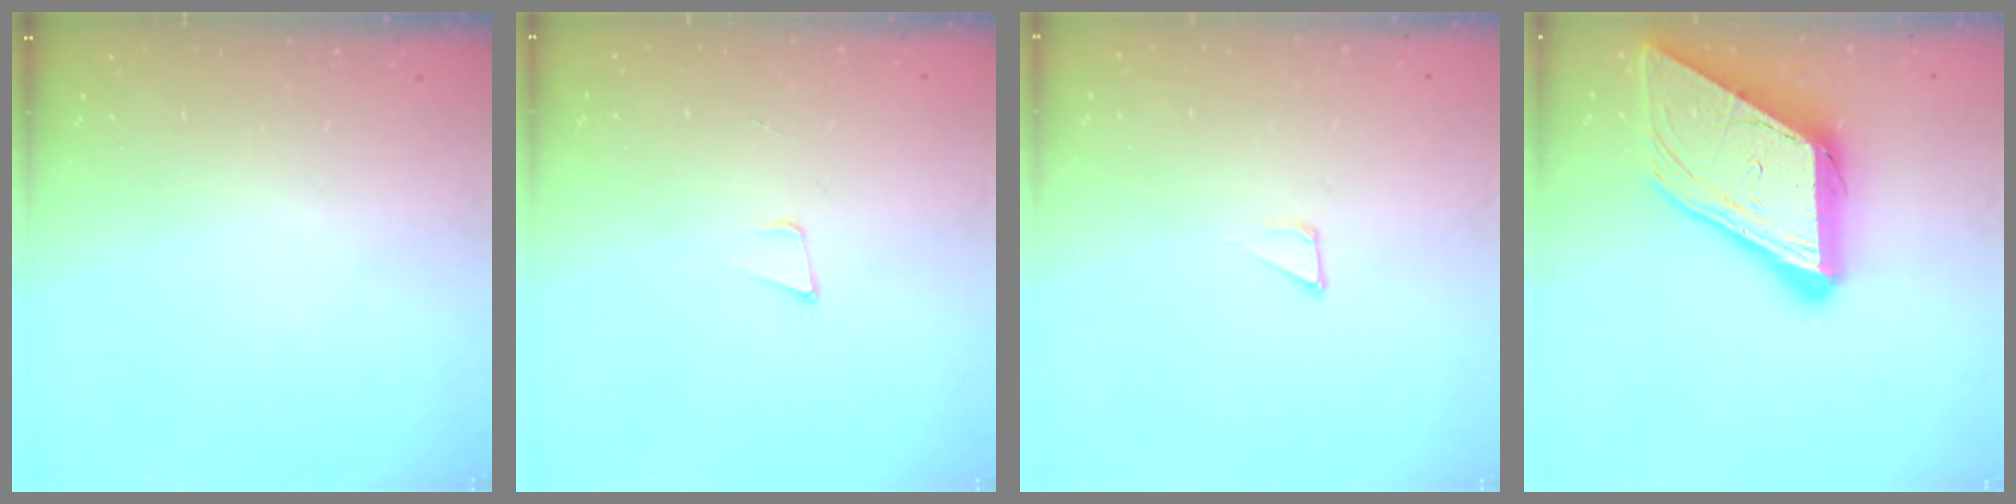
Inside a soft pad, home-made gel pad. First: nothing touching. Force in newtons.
{"total": 3.9, "press": 2.9, "slide": 2.6}
{"total": 1.2, "press": 1.2, "slide": 0.0}
{"total": 19.0, "press": 18.8, "slide": 2.1}